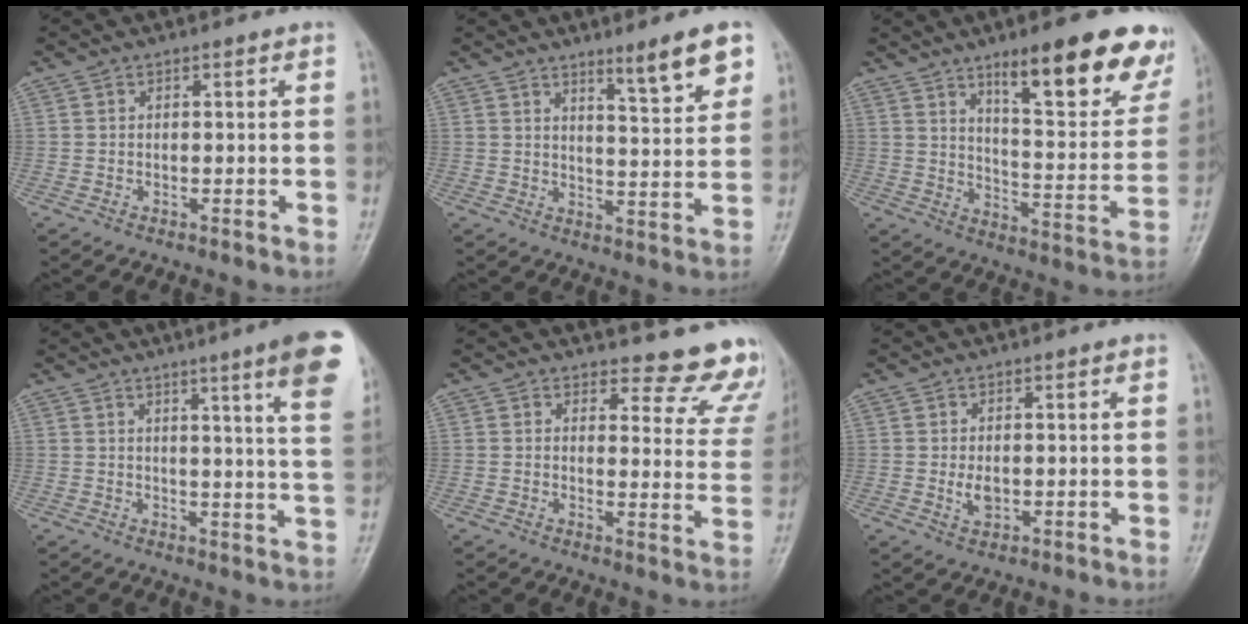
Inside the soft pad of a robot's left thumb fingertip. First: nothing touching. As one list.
[{"total": 8.4, "force": [5.4, 1.1, 6.3], "torque": [-0.085, -0.039, 0.082]}, {"total": 20.3, "force": [12.6, 5.7, 14.9], "torque": [-0.155, -0.064, 0.182]}, {"total": 14.2, "force": [8.1, 0.7, 11.7], "torque": [-0.136, -0.035, 0.086]}, {"total": 13.6, "force": [13.0, 4.0, 1.1], "torque": [0.043, -0.130, 0.118]}, {"total": 2.8, "force": [-0.1, 1.8, 2.1], "torque": [-0.033, -0.006, 0.002]}]